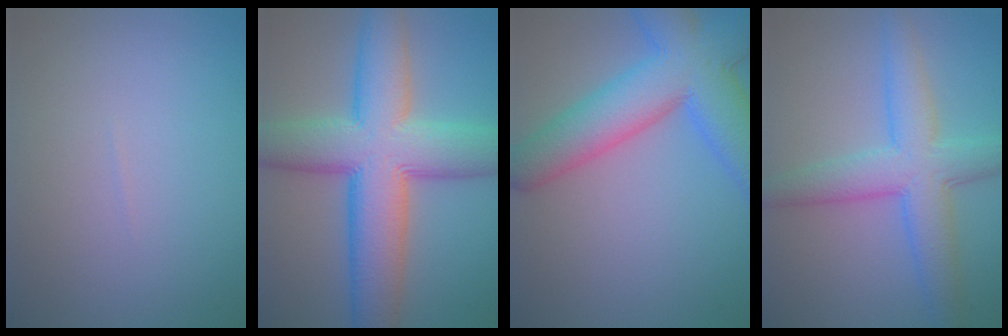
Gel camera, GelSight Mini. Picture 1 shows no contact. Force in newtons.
{"total": 11.3, "press": 11.3, "slide": 0.4}
{"total": 8.0, "press": 8.0, "slide": 0.4}
{"total": 6.0, "press": 6.0, "slide": 0.2}